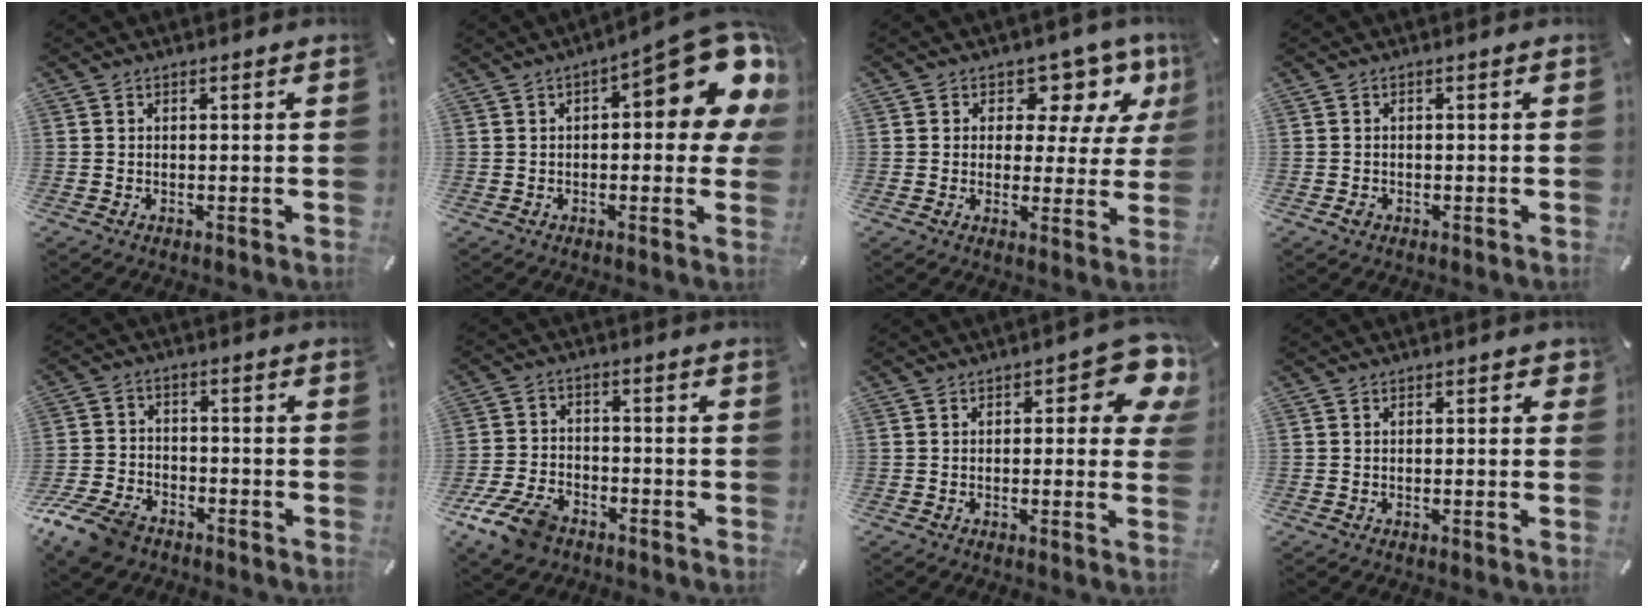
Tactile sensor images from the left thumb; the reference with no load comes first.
{"total": 18.4, "force": [7.0, 6.9, 15.6], "torque": [-0.184, -0.059, 0.107]}
{"total": 10.0, "force": [4.9, 6.8, 5.5], "torque": [-0.066, -0.032, 0.084]}
{"total": 1.2, "force": [-0.5, 1.0, 0.6], "torque": [-0.009, 0.003, -0.009]}
{"total": 9.6, "force": [-6.9, 5.4, 3.9], "torque": [-0.079, 0.036, -0.129]}
{"total": 9.9, "force": [-6.4, 5.7, 5.0], "torque": [-0.100, 0.034, -0.116]}
{"total": 8.7, "force": [3.2, 3.9, 7.1], "torque": [-0.082, -0.017, 0.049]}
{"total": 1.1, "force": [0.0, 0.7, 0.9], "torque": [-0.008, 0.002, -0.003]}